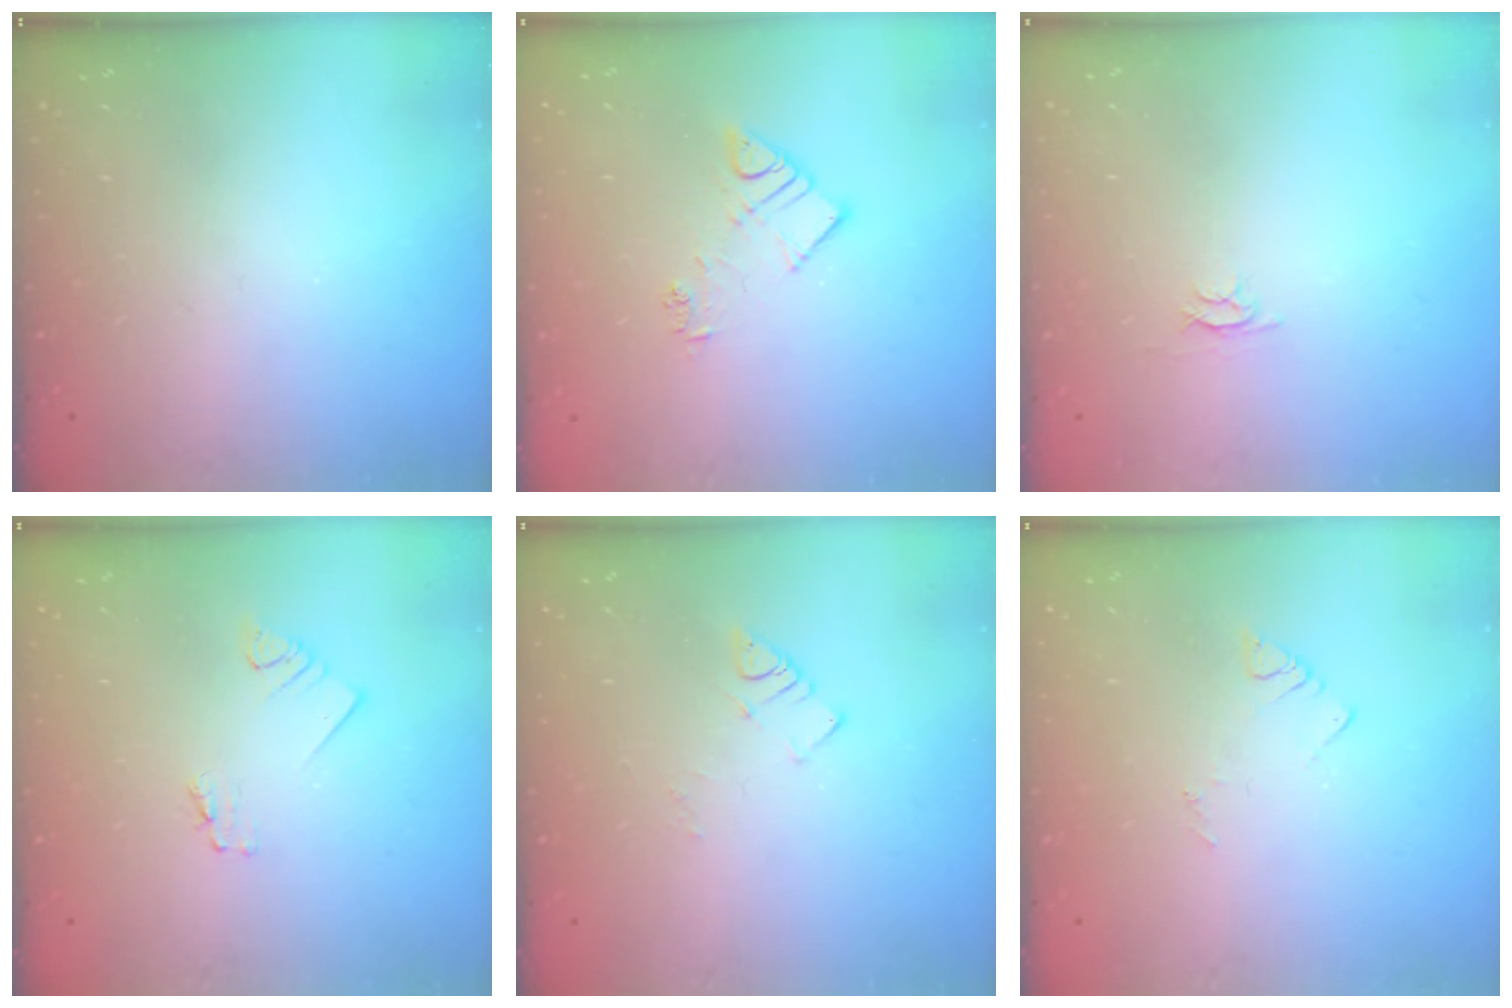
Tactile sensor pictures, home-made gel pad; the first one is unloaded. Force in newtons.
{"total": 7.7, "press": 7.7, "slide": 0.2}
{"total": 2.4, "press": 2.4, "slide": 0.3}
{"total": 1.6, "press": 1.6, "slide": 0.1}
{"total": 4.0, "press": 4.0, "slide": 0.4}
{"total": 3.7, "press": 3.7, "slide": 0.2}